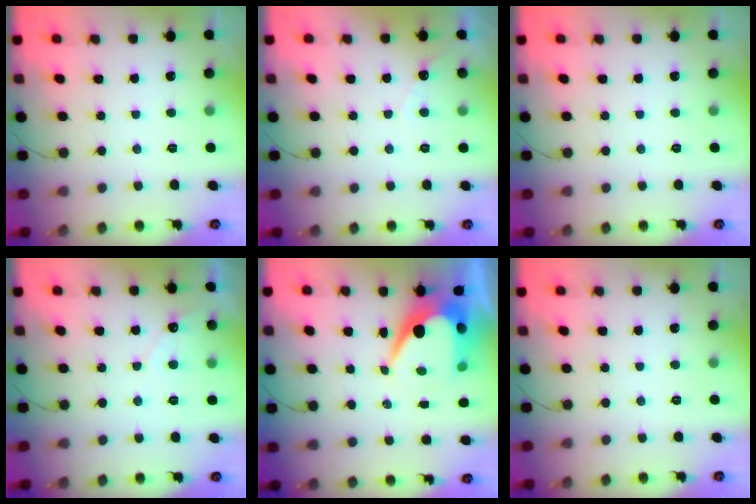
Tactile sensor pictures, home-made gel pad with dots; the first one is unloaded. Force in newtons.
{"total": 3.8, "press": 3.8, "slide": 0.3}
{"total": 0.0}
{"total": 2.7, "press": 2.7, "slide": 0.1}
{"total": 9.5, "press": 9.5, "slide": 0.6}
{"total": 0.0}